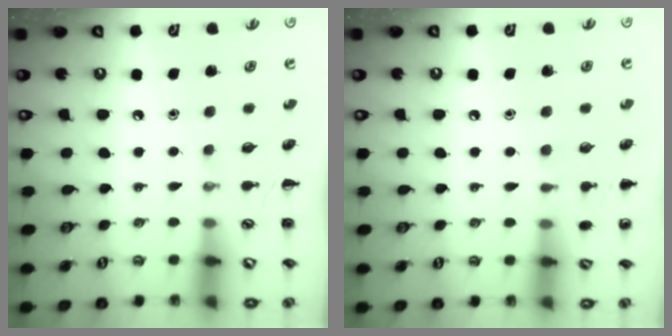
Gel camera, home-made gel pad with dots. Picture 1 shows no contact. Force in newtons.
{"total": 5.9, "press": 5.7, "slide": 1.7}